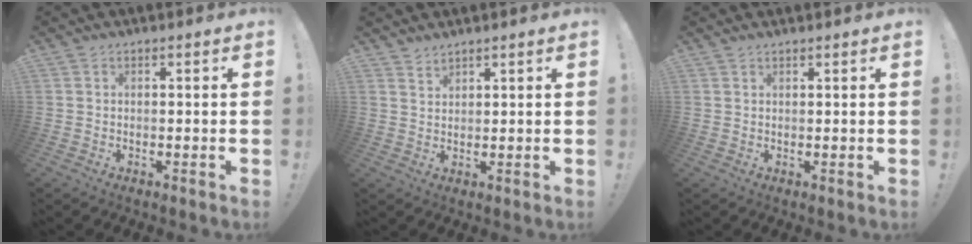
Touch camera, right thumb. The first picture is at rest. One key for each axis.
{"total": 2.1, "fx": 2.0, "fy": 0.4, "fz": 0.3, "tx": 0.002, "ty": -0.019, "tz": 0.037}
{"total": 0.9, "fx": 0.9, "fy": 0.1, "fz": 0.2, "tx": -0.002, "ty": 0.000, "tz": 0.016}